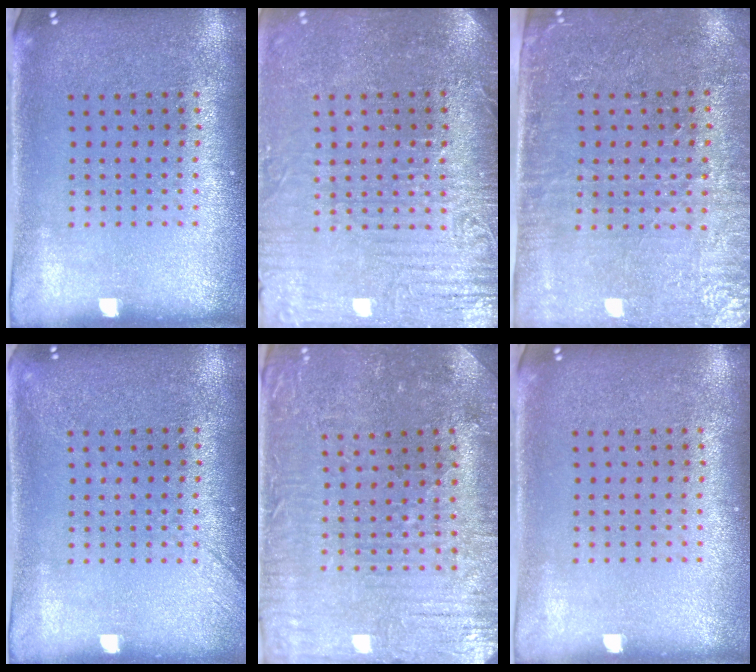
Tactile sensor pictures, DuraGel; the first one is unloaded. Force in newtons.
{"total": 4.0, "press": 3.7, "slide": 1.5}
{"total": 3.5, "press": 3.1, "slide": 1.5}
{"total": 1.4, "press": 1.3, "slide": 0.3}
{"total": 1.6, "press": 1.5, "slide": 0.5}
{"total": 0.0}